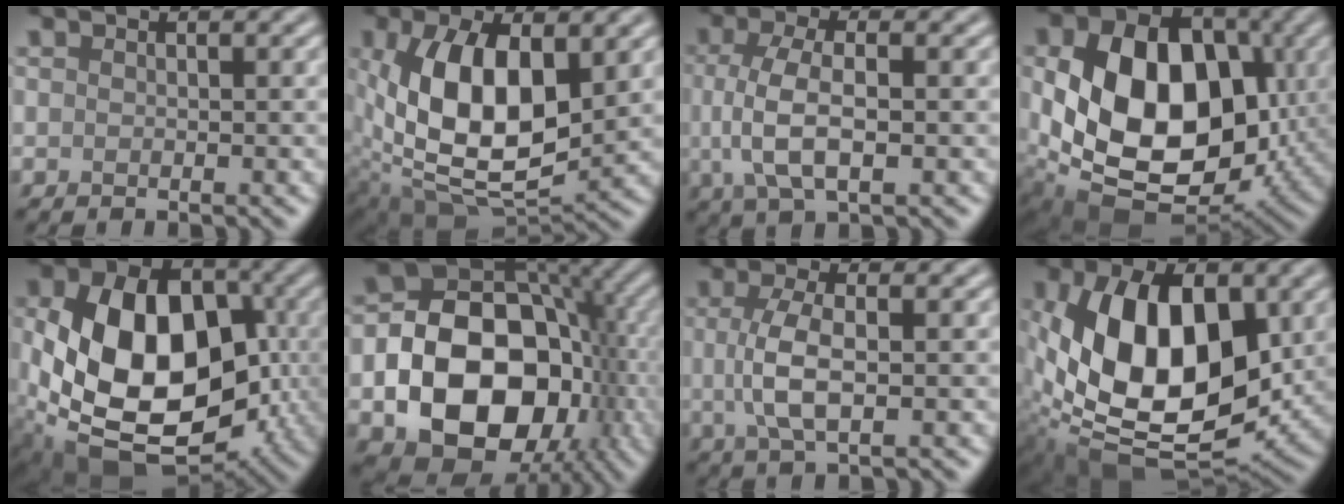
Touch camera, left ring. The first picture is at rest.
{"total": 11.3, "force": [1.4, 6.2, 9.3], "torque": [-0.185, -0.008, 0.031]}
{"total": 5.3, "force": [-0.2, 2.1, 4.9], "torque": [-0.107, 0.001, -0.006]}
{"total": 14.6, "force": [0.4, 10.1, 10.5], "torque": [-0.179, -0.010, 0.004]}
{"total": 14.9, "force": [-0.7, 10.3, 10.8], "torque": [-0.206, -0.022, -0.010]}
{"total": 16.4, "force": [-3.7, 11.9, 10.7], "torque": [-0.151, -0.013, -0.064]}
{"total": 3.9, "force": [0.0, 1.4, 3.7], "torque": [-0.083, 0.003, 0.000]}
{"total": 15.0, "force": [1.1, 8.8, 12.1], "torque": [-0.226, -0.009, 0.021]}